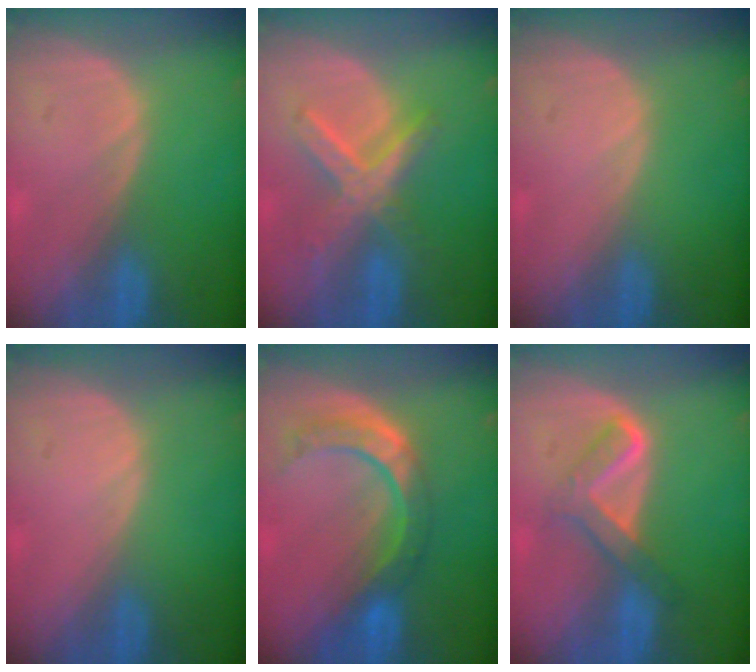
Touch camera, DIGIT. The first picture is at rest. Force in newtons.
{"total": 7.2, "press": 6.3, "slide": 3.5}
{"total": 0.0}
{"total": 0.0}
{"total": 8.5, "press": 7.2, "slide": 4.6}
{"total": 5.2, "press": 5.1, "slide": 0.7}